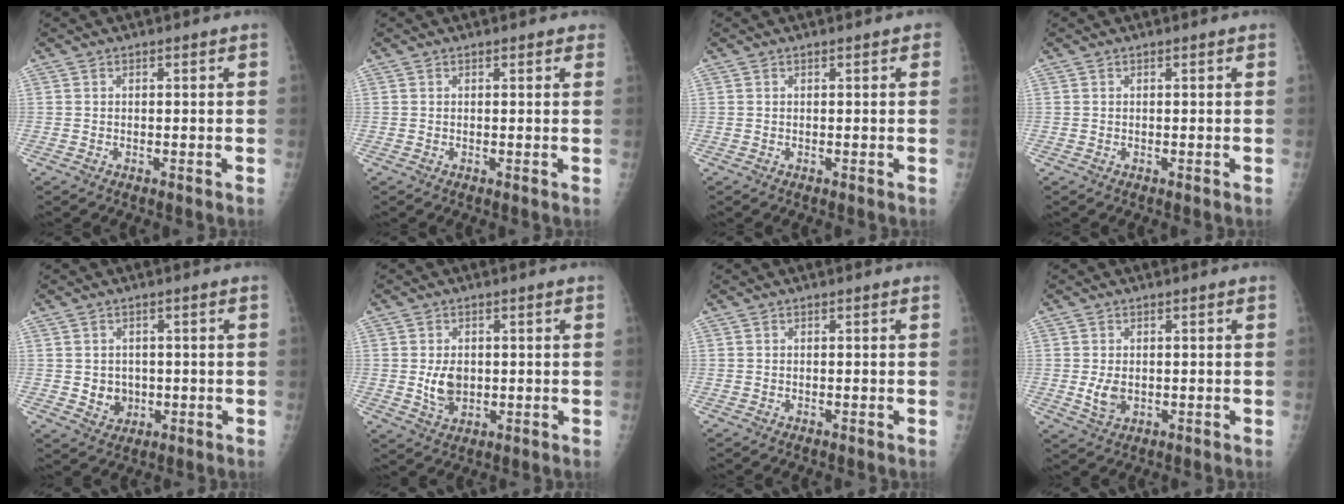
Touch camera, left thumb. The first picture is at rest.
{"total": 1.2, "force": [1.0, 0.6, 0.5], "torque": [0.003, 0.000, 0.008]}
{"total": 0.7, "force": [0.4, 0.4, 0.5], "torque": [-0.003, 0.001, 0.001]}
{"total": 0.0}
{"total": 4.0, "force": [-0.2, 3.6, 1.7], "torque": [-0.008, 0.000, 0.008]}
{"total": 5.0, "force": [0.1, 3.6, 3.5], "torque": [-0.048, -0.007, 0.012]}
{"total": 0.0}
{"total": 3.4, "force": [-0.2, 2.3, 2.5], "torque": [-0.042, -0.008, 0.005]}